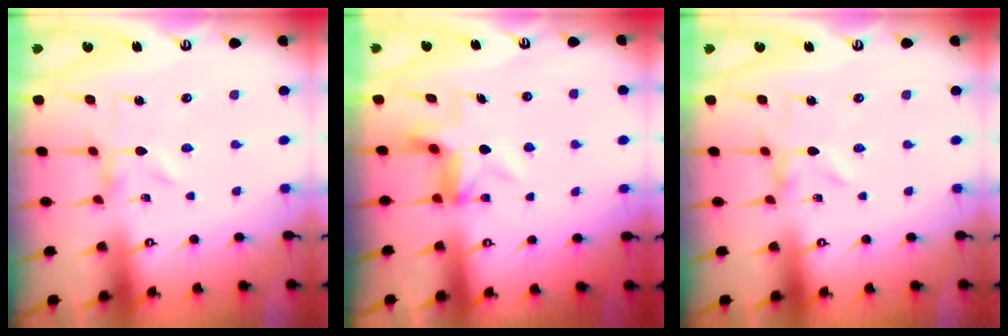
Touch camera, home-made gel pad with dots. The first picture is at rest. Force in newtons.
{"total": 5.4, "press": 5.4, "slide": 0.3}
{"total": 0.0}